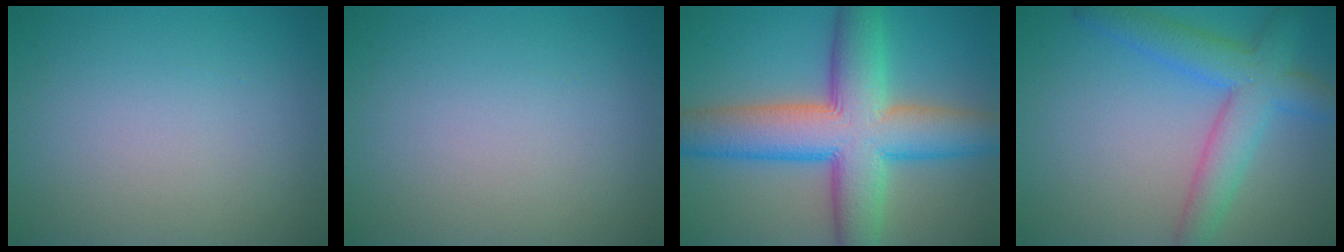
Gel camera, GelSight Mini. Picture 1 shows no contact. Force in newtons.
{"total": 0.0}
{"total": 11.3, "press": 11.3, "slide": 0.4}
{"total": 5.7, "press": 5.7, "slide": 0.2}